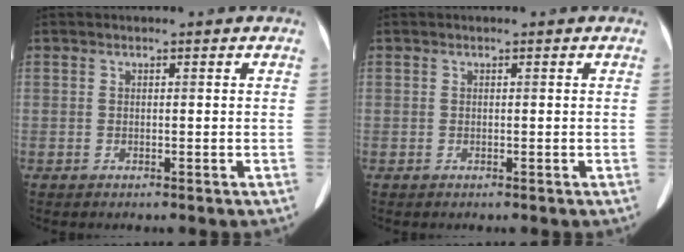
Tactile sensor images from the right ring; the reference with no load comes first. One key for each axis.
{"total": 0.0}